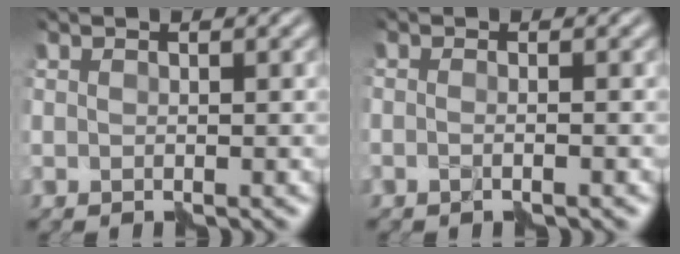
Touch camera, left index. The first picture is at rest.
{"total": 2.1, "force": [0.2, 1.3, 1.7], "torque": [0.003, -0.001, -0.024]}